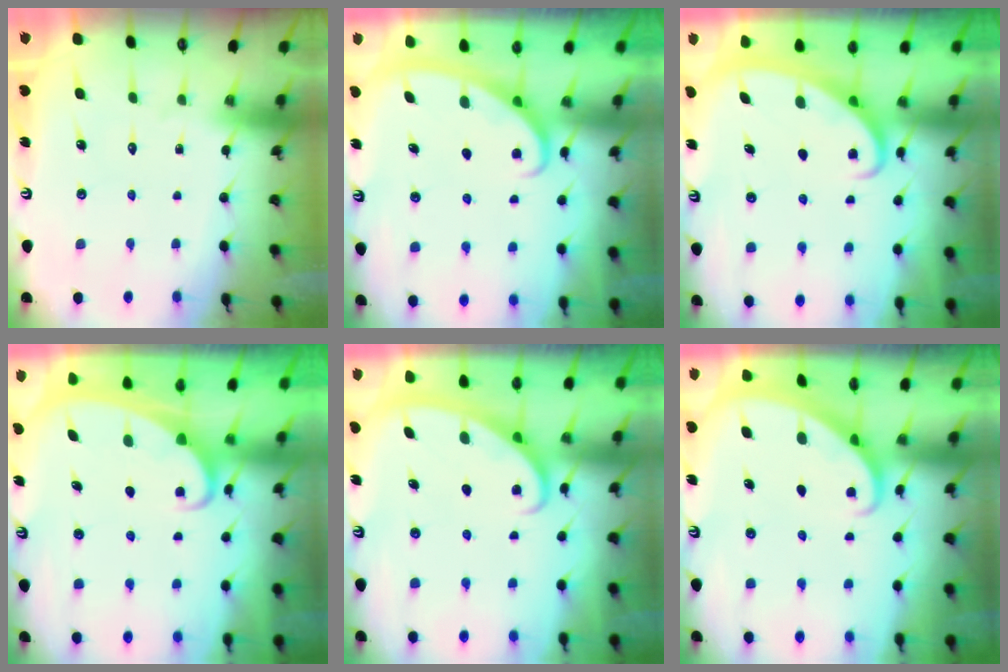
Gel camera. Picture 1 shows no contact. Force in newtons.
{"total": 3.0, "press": 2.9, "slide": 0.4}
{"total": 2.6, "press": 2.6, "slide": 0.3}
{"total": 2.1, "press": 2.1, "slide": 0.3}
{"total": 2.9, "press": 2.9, "slide": 0.3}
{"total": 1.6, "press": 1.6, "slide": 0.1}